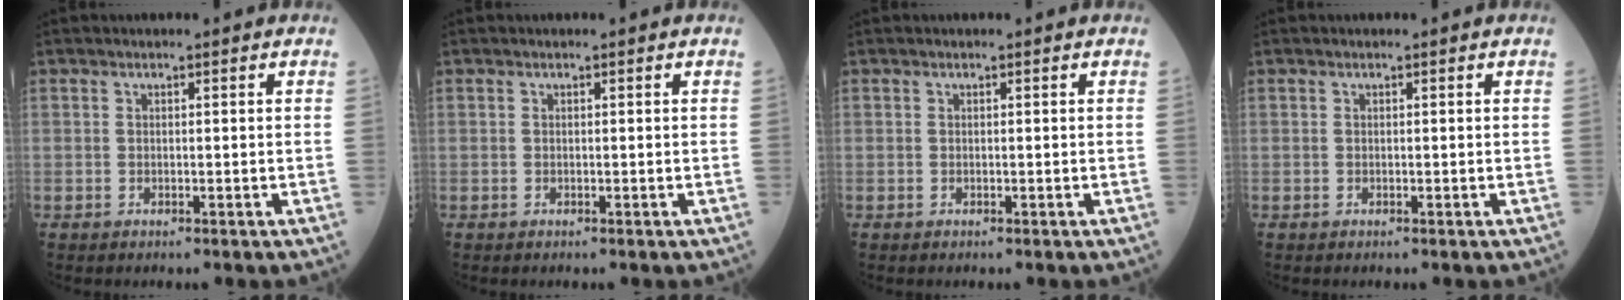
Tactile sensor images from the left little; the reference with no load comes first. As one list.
[{"total": 0.0}, {"total": 0.0}, {"total": 0.0}]